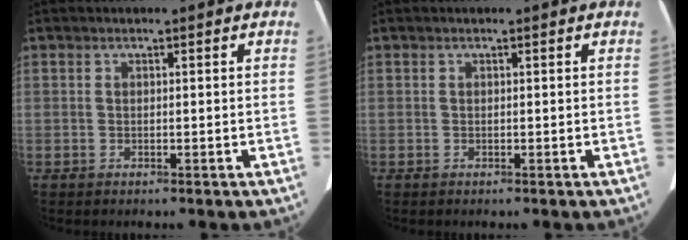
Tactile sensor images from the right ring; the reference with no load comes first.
{"total": 0.0}